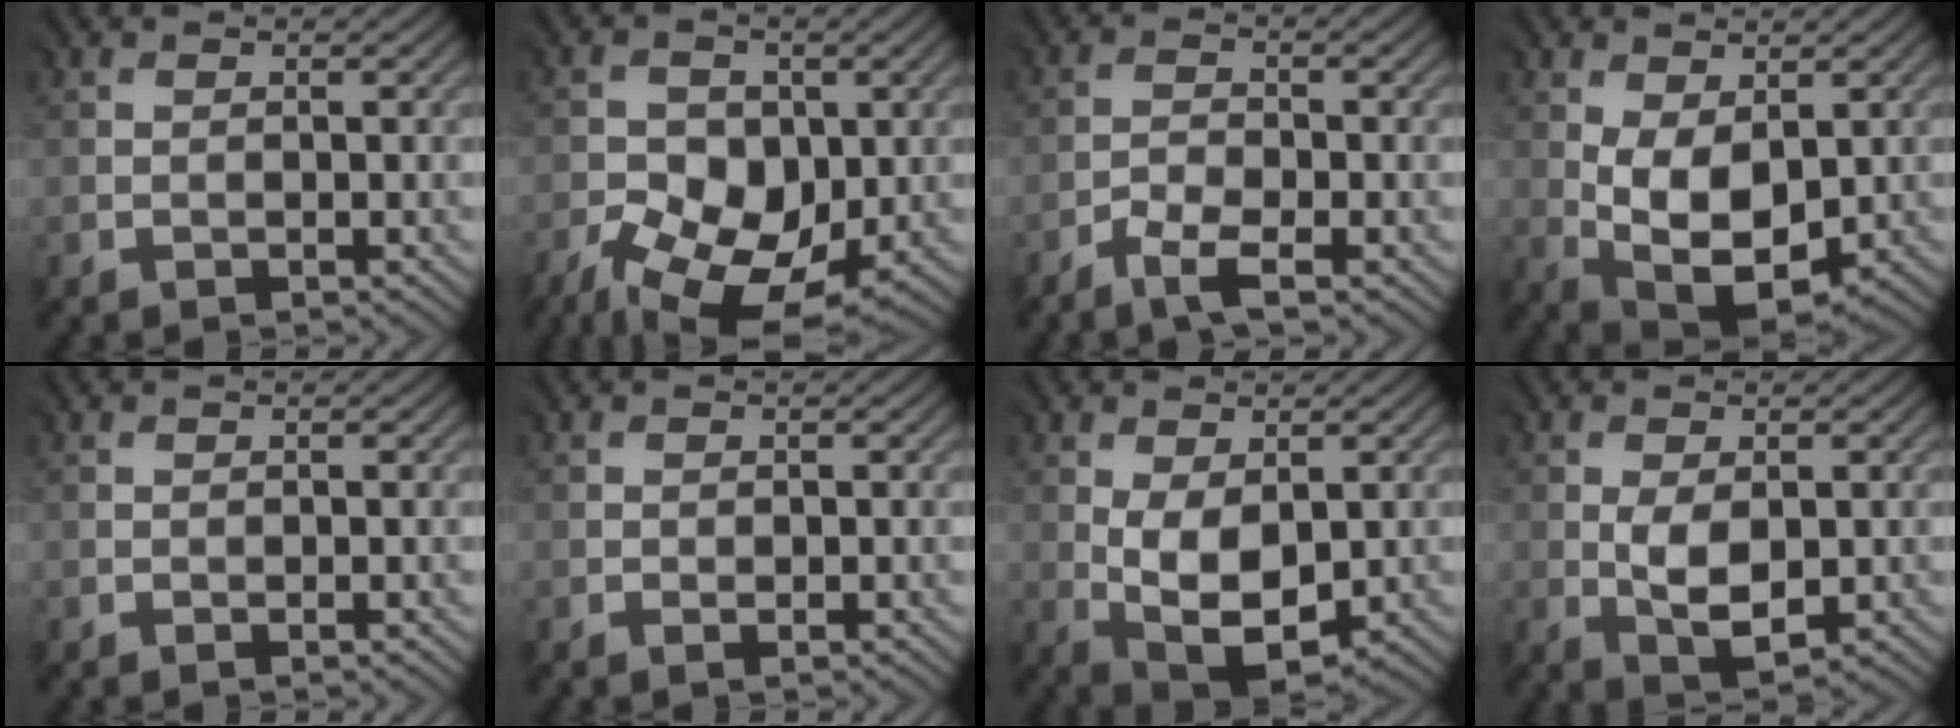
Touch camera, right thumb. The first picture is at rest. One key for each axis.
{"total": 11.2, "fx": -4.7, "fy": 6.9, "fz": 7.5, "tx": -0.138, "ty": -0.018, "tz": -0.084}
{"total": 3.8, "fx": -3.1, "fy": 0.8, "fz": 2.0, "tx": -0.045, "ty": -0.004, "tz": -0.063}
{"total": 8.5, "fx": -0.1, "fy": 5.0, "fz": 6.9, "tx": -0.152, "ty": -0.009, "tz": 0.008}
{"total": 0.0}
{"total": 0.6, "fx": -0.1, "fy": 0.4, "fz": 0.4, "tx": -0.005, "ty": -0.002, "tz": 0.001}
{"total": 7.7, "fx": -0.2, "fy": 4.4, "fz": 6.3, "tx": -0.133, "ty": -0.010, "tz": 0.006}
{"total": 4.8, "fx": -0.4, "fy": 2.6, "fz": 4.0, "tx": -0.089, "ty": -0.010, "tz": 0.000}